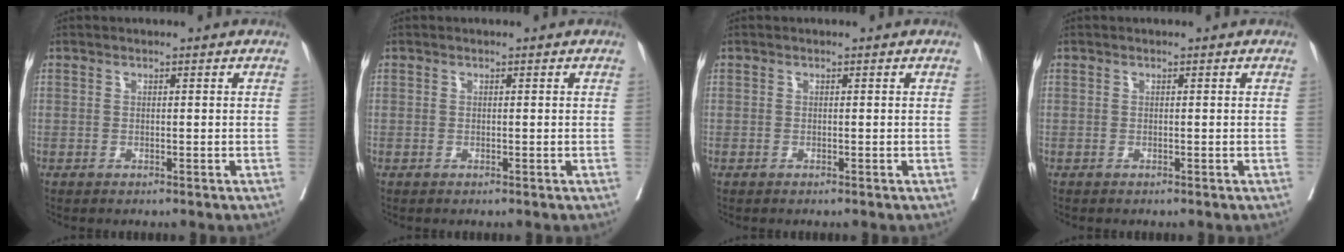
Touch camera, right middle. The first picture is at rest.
{"total": 0.0}
{"total": 0.0}
{"total": 0.6, "force": [0.4, -0.4, 0.0], "torque": [0.000, 0.000, 0.003]}